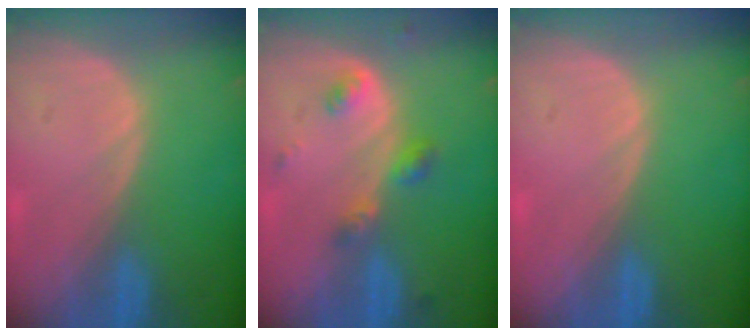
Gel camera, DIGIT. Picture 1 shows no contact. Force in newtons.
{"total": 4.4, "press": 4.0, "slide": 1.9}
{"total": 0.0}